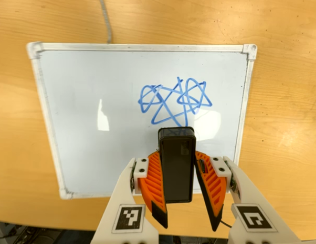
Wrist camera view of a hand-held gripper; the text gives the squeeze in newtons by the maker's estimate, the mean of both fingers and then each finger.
{"total": 6.4, "left": 6.5, "right": 6.3}